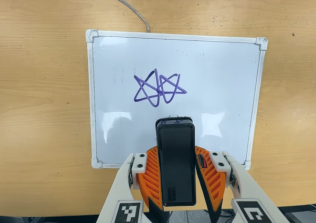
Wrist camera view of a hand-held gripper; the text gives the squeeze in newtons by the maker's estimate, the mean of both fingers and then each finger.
{"total": 6.2, "left": 5.4, "right": 7.0}